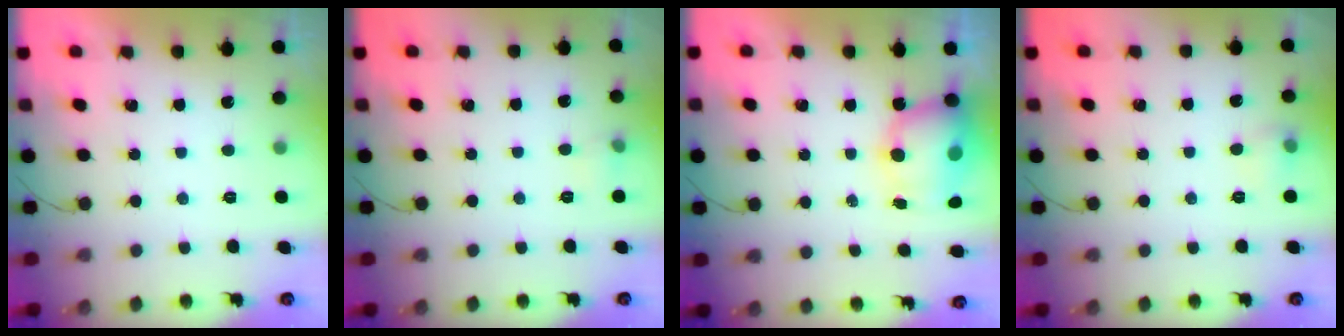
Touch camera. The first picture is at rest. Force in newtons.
{"total": 4.6, "press": 4.4, "slide": 1.3}
{"total": 10.2, "press": 10.1, "slide": 1.7}
{"total": 5.5, "press": 5.3, "slide": 1.5}